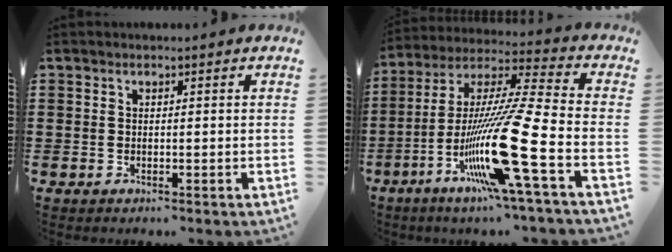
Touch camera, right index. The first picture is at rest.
{"total": 19.4, "force": [-8.2, 1.2, 17.5], "torque": [-0.356, -0.008, -0.148]}